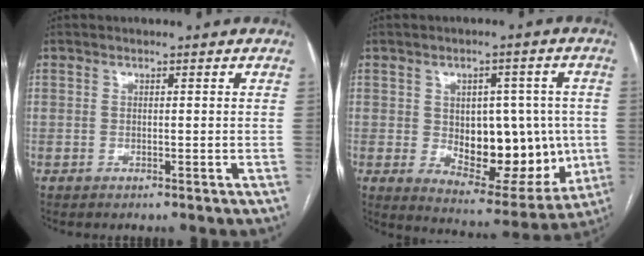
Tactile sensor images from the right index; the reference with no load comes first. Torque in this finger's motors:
{"motor_torque": [1.28, 0.67, 0.25, 0.08]}